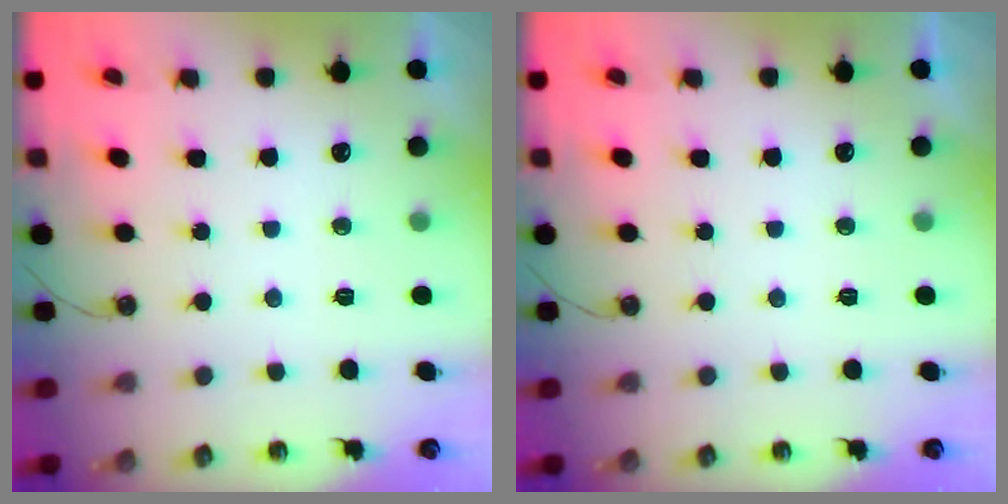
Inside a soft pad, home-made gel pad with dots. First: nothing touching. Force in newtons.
{"total": 0.0}